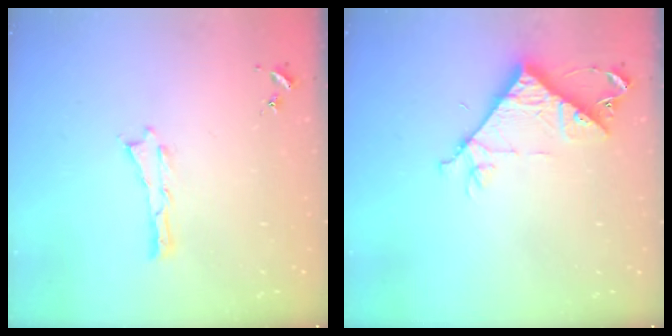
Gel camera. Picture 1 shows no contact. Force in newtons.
{"total": 8.3, "press": 8.3, "slide": 0.8}